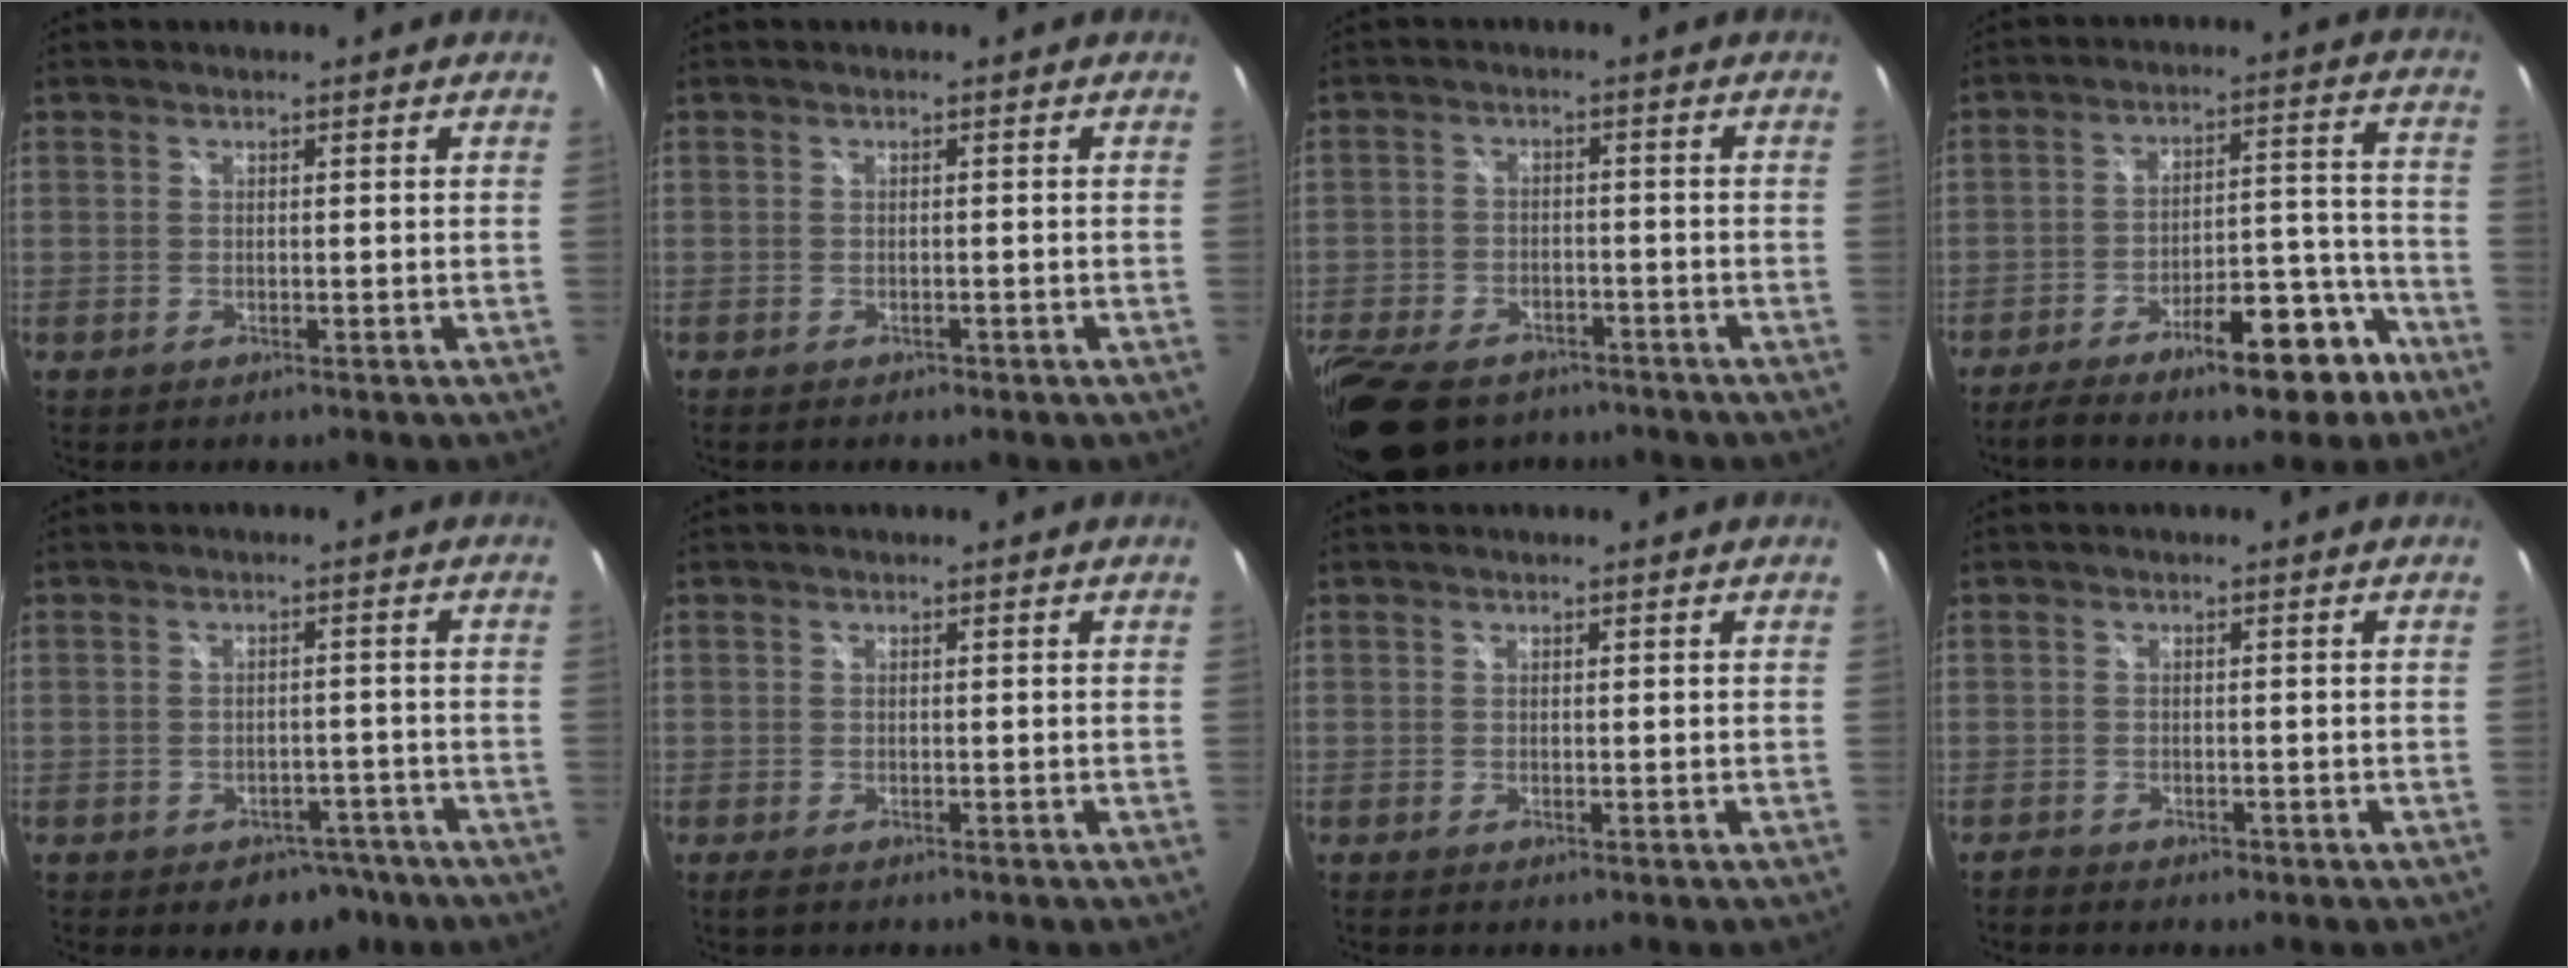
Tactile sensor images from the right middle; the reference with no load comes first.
{"total": 1.9, "force": [-1.5, 0.9, 0.8], "torque": [-0.015, -0.009, -0.023]}
{"total": 16.6, "force": [-11.9, 8.8, 7.7], "torque": [-0.203, -0.022, -0.197]}
{"total": 13.8, "force": [-9.7, 3.9, 8.9], "torque": [-0.138, 0.023, -0.137]}
{"total": 7.1, "force": [-4.9, 4.5, 2.5], "torque": [-0.041, 0.012, -0.049]}
{"total": 1.6, "force": [-1.2, 0.7, 0.8], "torque": [-0.017, -0.008, -0.022]}
{"total": 0.0}
{"total": 2.4, "force": [-2.0, 1.0, 0.9], "torque": [-0.022, -0.008, -0.034]}